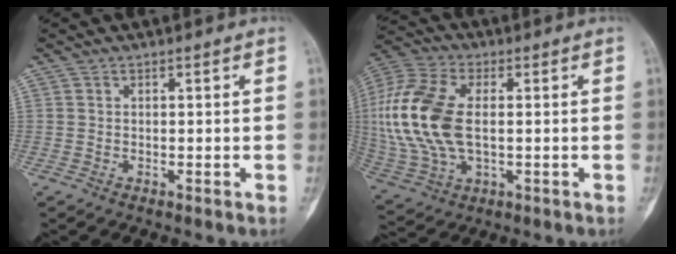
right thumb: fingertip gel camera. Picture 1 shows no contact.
{"total": 18.8, "force": [0.9, 10.7, 15.4], "torque": [-0.348, 0.005, 0.021]}